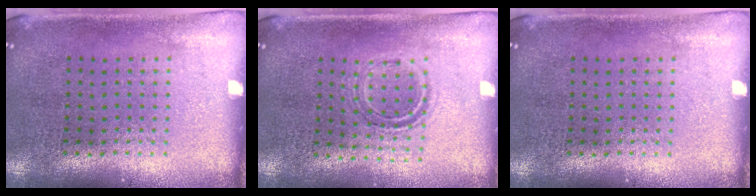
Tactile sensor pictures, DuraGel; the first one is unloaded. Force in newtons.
{"total": 1.0, "press": 1.0, "slide": 0.3}
{"total": 0.0}